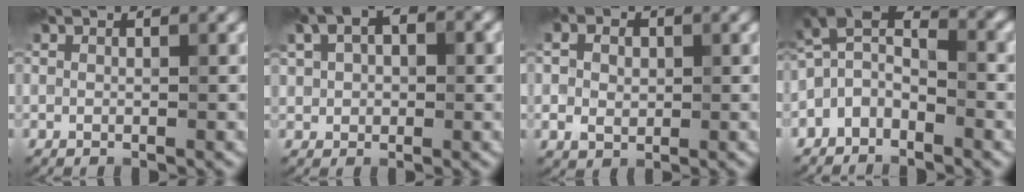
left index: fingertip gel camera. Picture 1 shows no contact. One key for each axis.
{"total": 5.4, "fx": 1.7, "fy": 3.5, "fz": 3.7, "tx": -0.059, "ty": 0.016, "tz": 0.019}
{"total": 3.4, "fx": 0.4, "fy": 2.8, "fz": 1.9, "tx": -0.030, "ty": 0.008, "tz": 0.001}
{"total": 4.4, "fx": -1.7, "fy": 2.5, "fz": 3.2, "tx": -0.053, "ty": 0.013, "tz": -0.046}